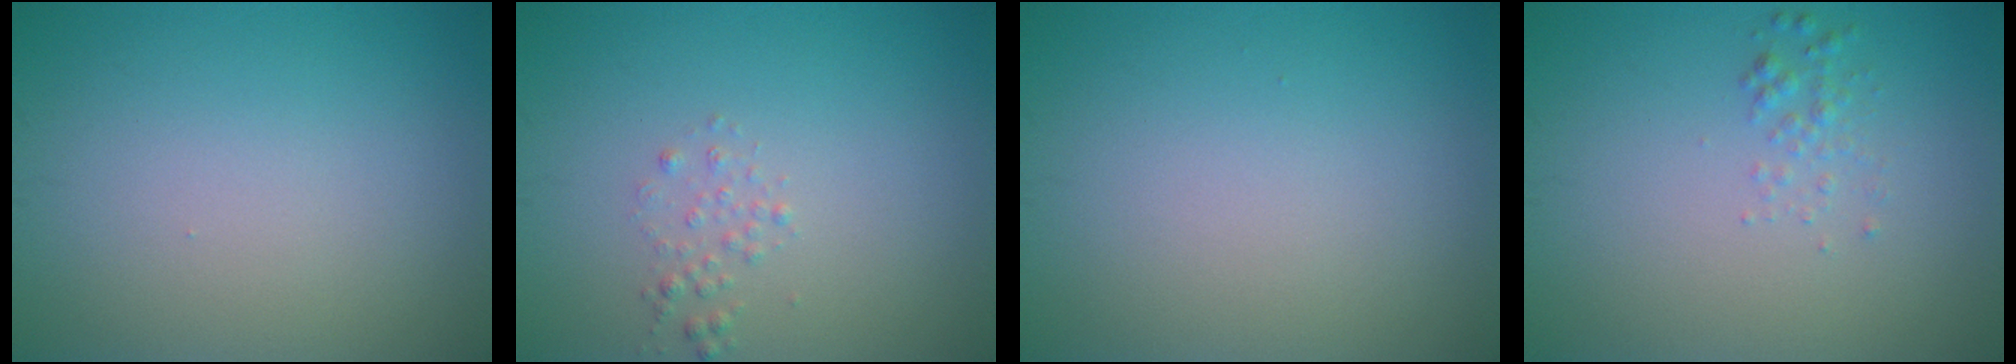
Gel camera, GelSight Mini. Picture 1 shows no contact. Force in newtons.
{"total": 0.9, "press": 0.9, "slide": 0.1}
{"total": 0.0}
{"total": 1.1, "press": 1.1, "slide": 0.0}